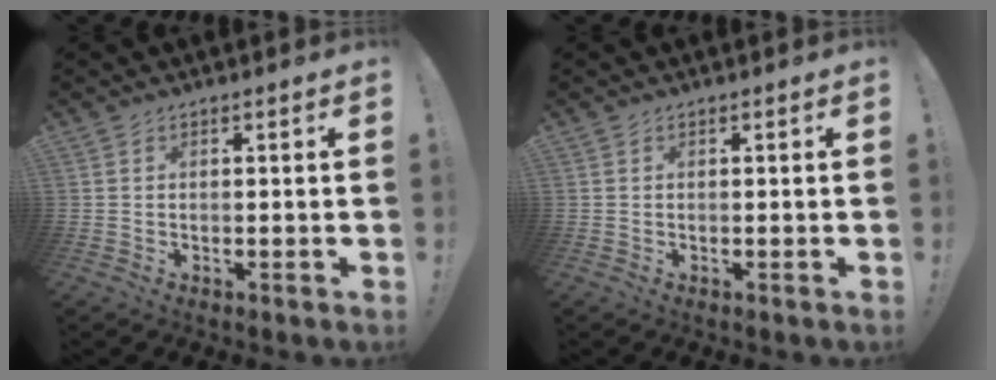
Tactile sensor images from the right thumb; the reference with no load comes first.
{"total": 0.0}